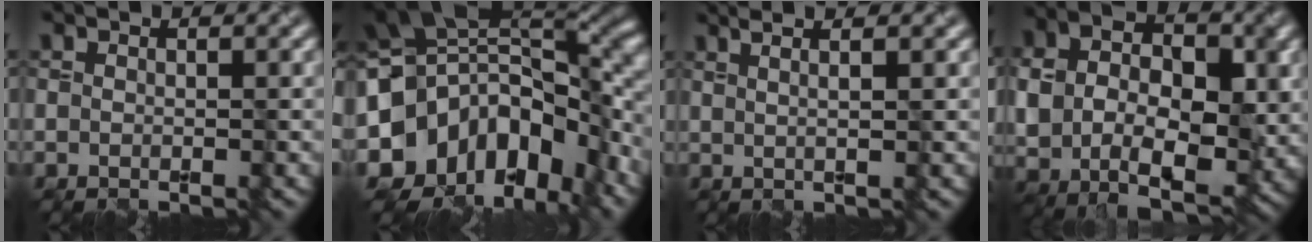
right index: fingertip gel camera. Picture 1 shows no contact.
{"total": 13.8, "force": [-2.4, 9.0, 10.2], "torque": [-0.186, 0.012, -0.046]}
{"total": 4.5, "force": [2.4, 1.9, 3.4], "torque": [-0.021, 0.031, 0.002]}
{"total": 11.0, "force": [0.5, 7.5, 8.1], "torque": [-0.142, -0.009, 0.014]}